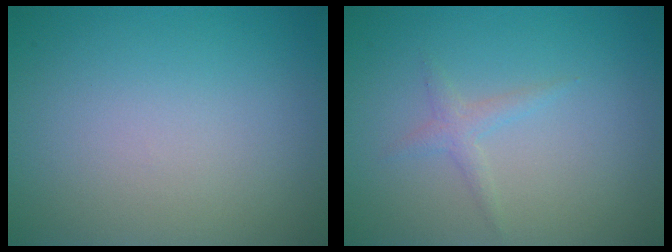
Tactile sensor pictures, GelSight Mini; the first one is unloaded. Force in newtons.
{"total": 1.2, "press": 1.2, "slide": 0.1}